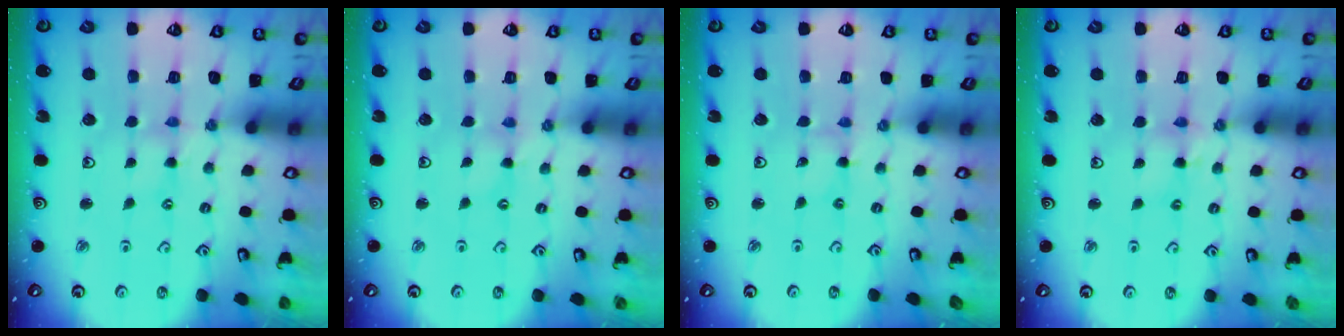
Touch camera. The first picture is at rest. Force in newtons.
{"total": 0.0}
{"total": 0.0}
{"total": 4.3, "press": 4.3, "slide": 0.3}